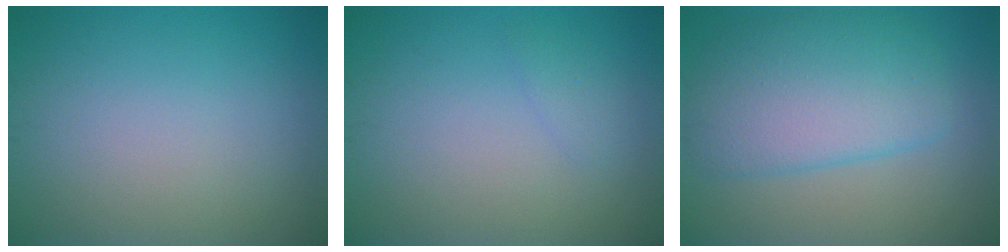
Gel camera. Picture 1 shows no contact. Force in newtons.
{"total": 0.9, "press": 0.9, "slide": 0.1}
{"total": 6.5, "press": 6.5, "slide": 0.2}